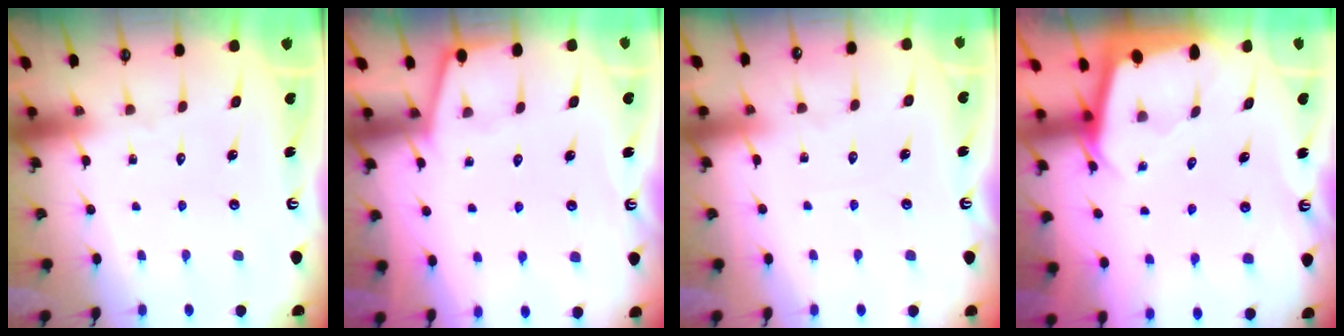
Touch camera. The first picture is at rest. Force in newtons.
{"total": 1.7, "press": 1.6, "slide": 0.3}
{"total": 2.3, "press": 2.2, "slide": 0.4}
{"total": 1.8, "press": 1.8, "slide": 0.1}